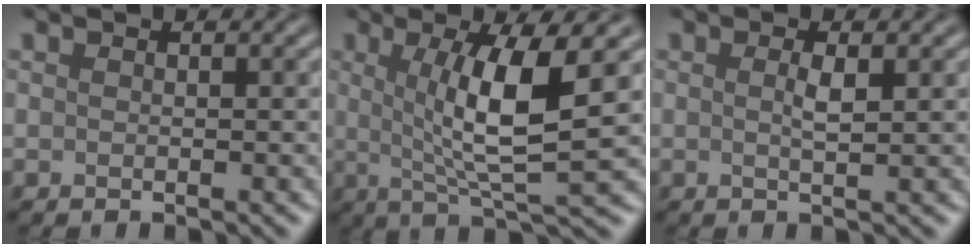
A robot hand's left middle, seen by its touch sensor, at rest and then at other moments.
{"total": 7.3, "force": [1.2, 1.5, 7.0], "torque": [-0.117, -0.006, 0.022]}
{"total": 1.5, "force": [0.3, 0.2, 1.5], "torque": [-0.029, 0.001, 0.002]}